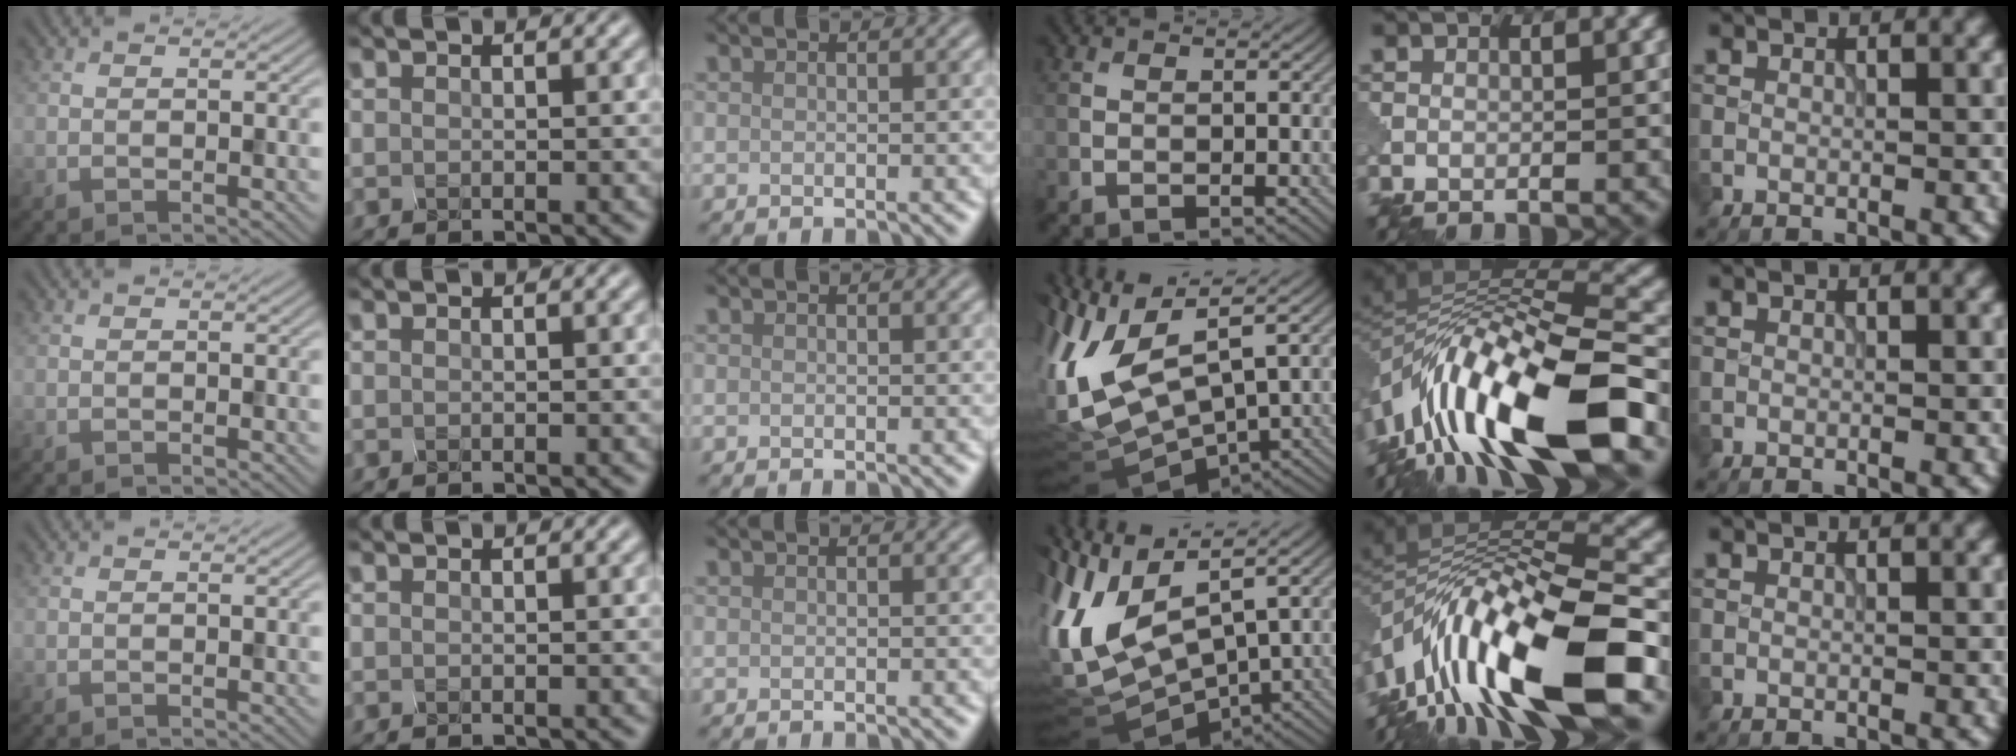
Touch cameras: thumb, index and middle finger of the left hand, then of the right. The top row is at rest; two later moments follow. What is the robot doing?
{"motion": "squeeze", "object": "hand grip exerciser"}